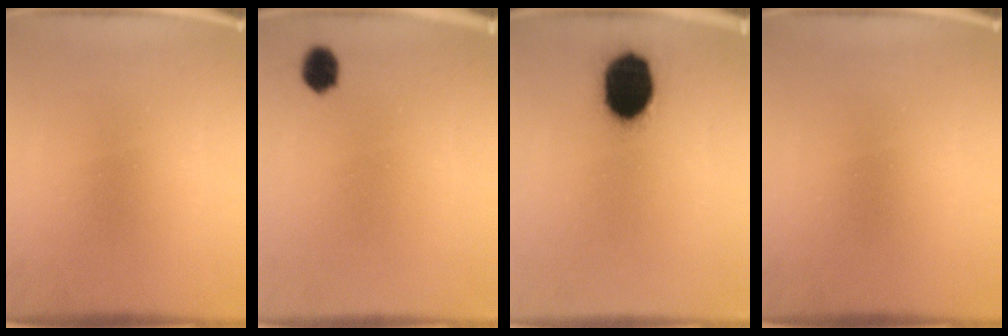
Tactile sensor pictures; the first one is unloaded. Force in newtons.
{"total": 3.8}
{"total": 16.0}
{"total": 0.0}